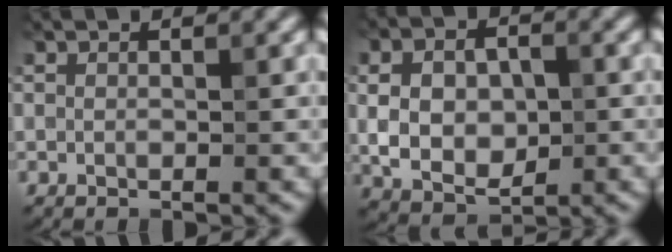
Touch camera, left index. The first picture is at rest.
{"total": 5.6, "force": [-0.2, 3.8, 4.0], "torque": [-0.076, -0.002, -0.001]}